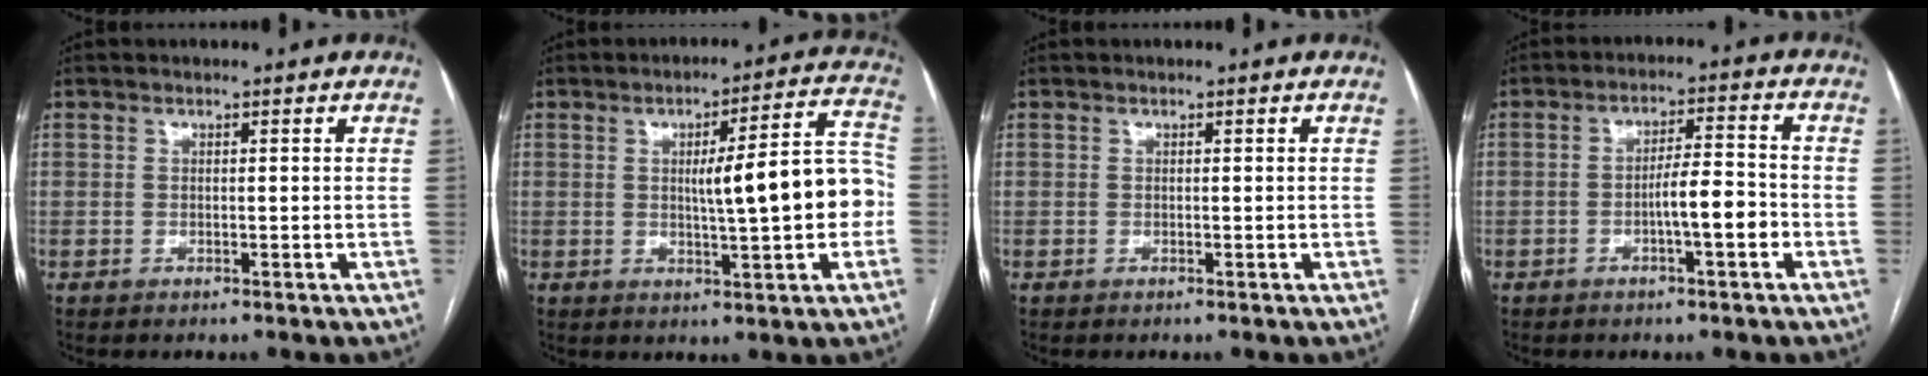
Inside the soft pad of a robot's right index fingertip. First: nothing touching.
{"total": 12.3, "force": [-0.6, 1.6, 12.1], "torque": [-0.157, 0.031, -0.004]}
{"total": 0.0}
{"total": 6.0, "force": [-2.0, 0.8, 5.6], "torque": [-0.095, 0.011, -0.032]}